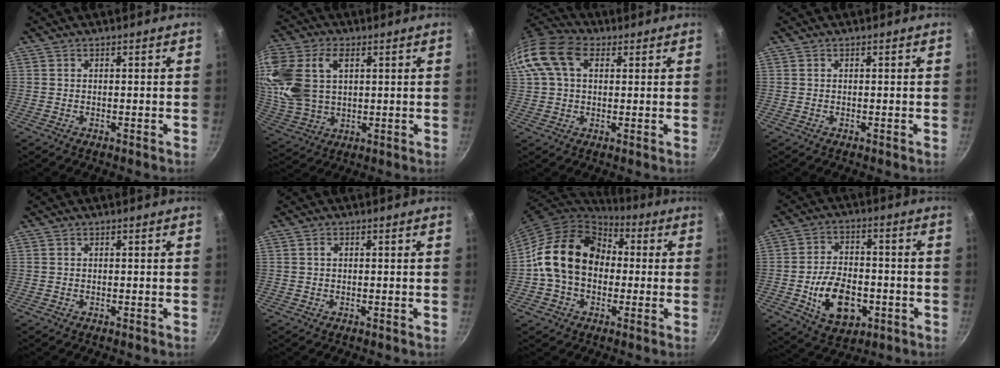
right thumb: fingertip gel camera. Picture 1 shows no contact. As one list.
[{"total": 18.0, "force": [4.9, 11.9, 12.5], "torque": [-0.268, -0.003, 0.099]}, {"total": 14.6, "force": [4.5, 9.7, 9.9], "torque": [-0.196, 0.025, 0.066]}, {"total": 0.0}, {"total": 0.0}, {"total": 0.7, "force": [0.1, 0.5, 0.5], "torque": [-0.008, 0.003, 0.002]}, {"total": 17.5, "force": [0.7, 13.5, 11.1], "torque": [-0.165, 0.039, 0.000]}, {"total": 13.4, "force": [-3.8, 8.5, 9.6], "torque": [-0.138, 0.018, -0.055]}]